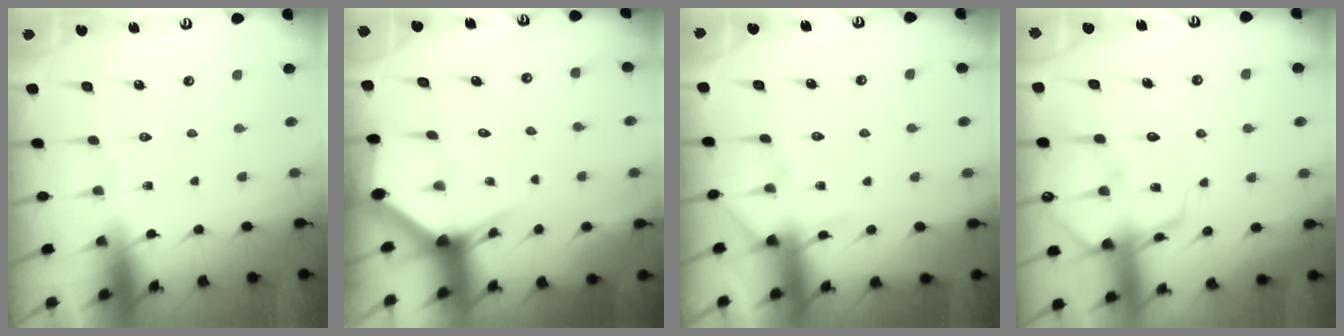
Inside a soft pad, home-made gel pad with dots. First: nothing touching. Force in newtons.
{"total": 2.7, "press": 2.7, "slide": 0.0}
{"total": 6.2, "press": 6.1, "slide": 0.8}
{"total": 10.5, "press": 10.5, "slide": 1.1}